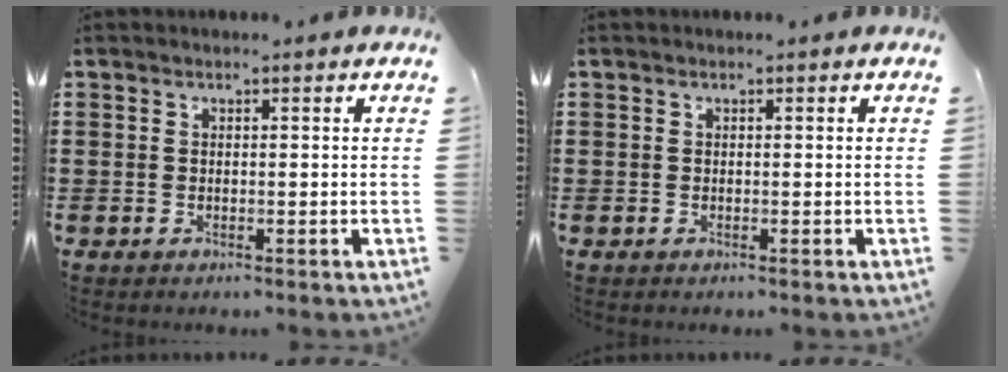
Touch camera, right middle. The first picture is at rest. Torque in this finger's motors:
{"motor_torque": [-0.65, -0.55, -0.01, 0.00]}